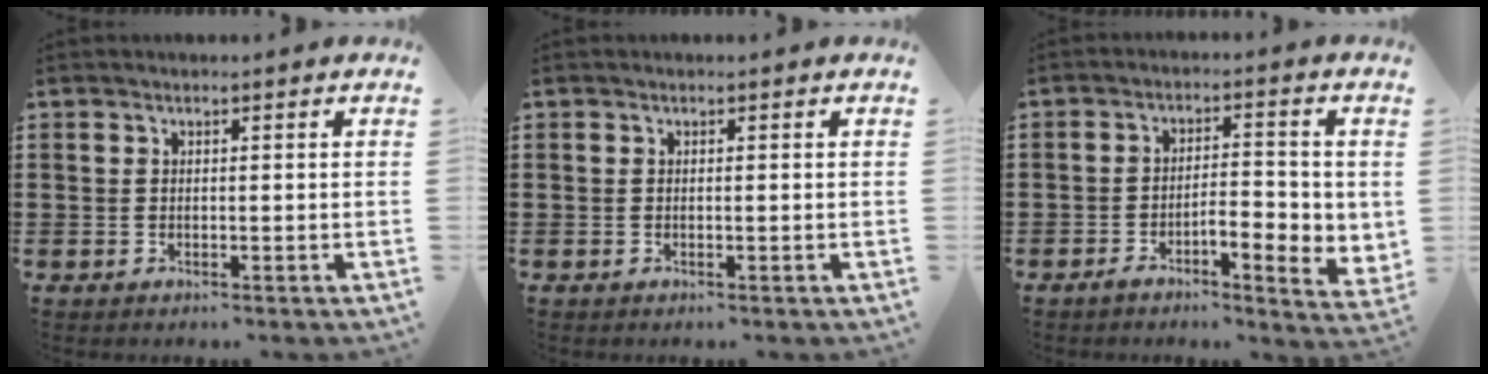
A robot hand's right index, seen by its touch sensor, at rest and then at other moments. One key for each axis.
{"total": 0.0}
{"total": 4.7, "fx": -1.6, "fy": 1.5, "fz": 4.1, "tx": -0.065, "ty": -0.004, "tz": -0.034}